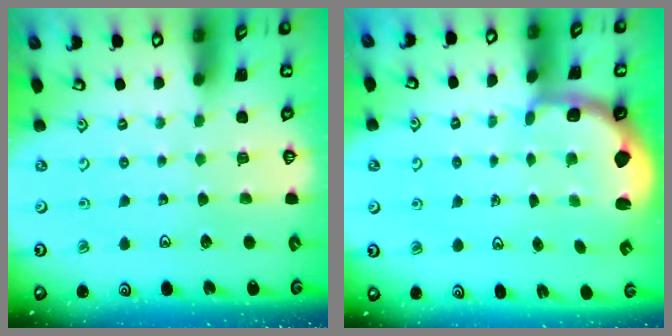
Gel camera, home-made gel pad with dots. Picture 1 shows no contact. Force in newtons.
{"total": 2.5, "press": 1.2, "slide": 2.1}